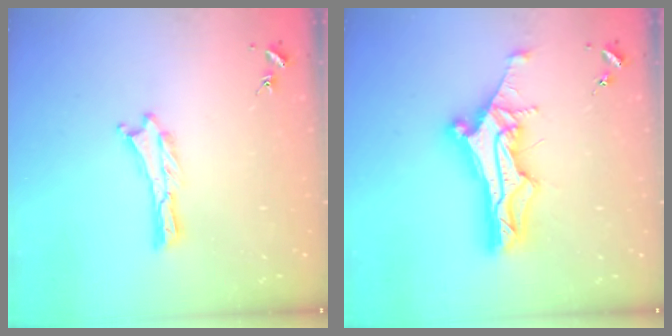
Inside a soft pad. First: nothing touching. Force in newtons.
{"total": 12.6, "press": 12.6, "slide": 1.0}